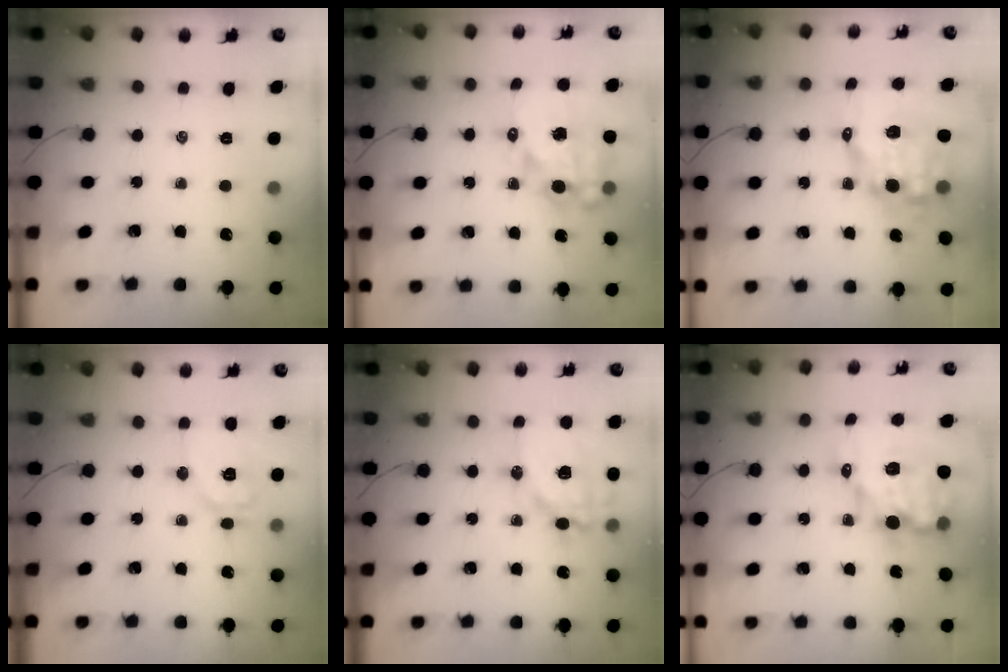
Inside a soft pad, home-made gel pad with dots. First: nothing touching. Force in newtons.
{"total": 16.1, "press": 15.7, "slide": 3.5}
{"total": 11.9, "press": 11.5, "slide": 2.7}
{"total": 10.6, "press": 10.6, "slide": 0.7}
{"total": 15.5, "press": 15.2, "slide": 2.9}
{"total": 15.0, "press": 14.6, "slide": 3.4}